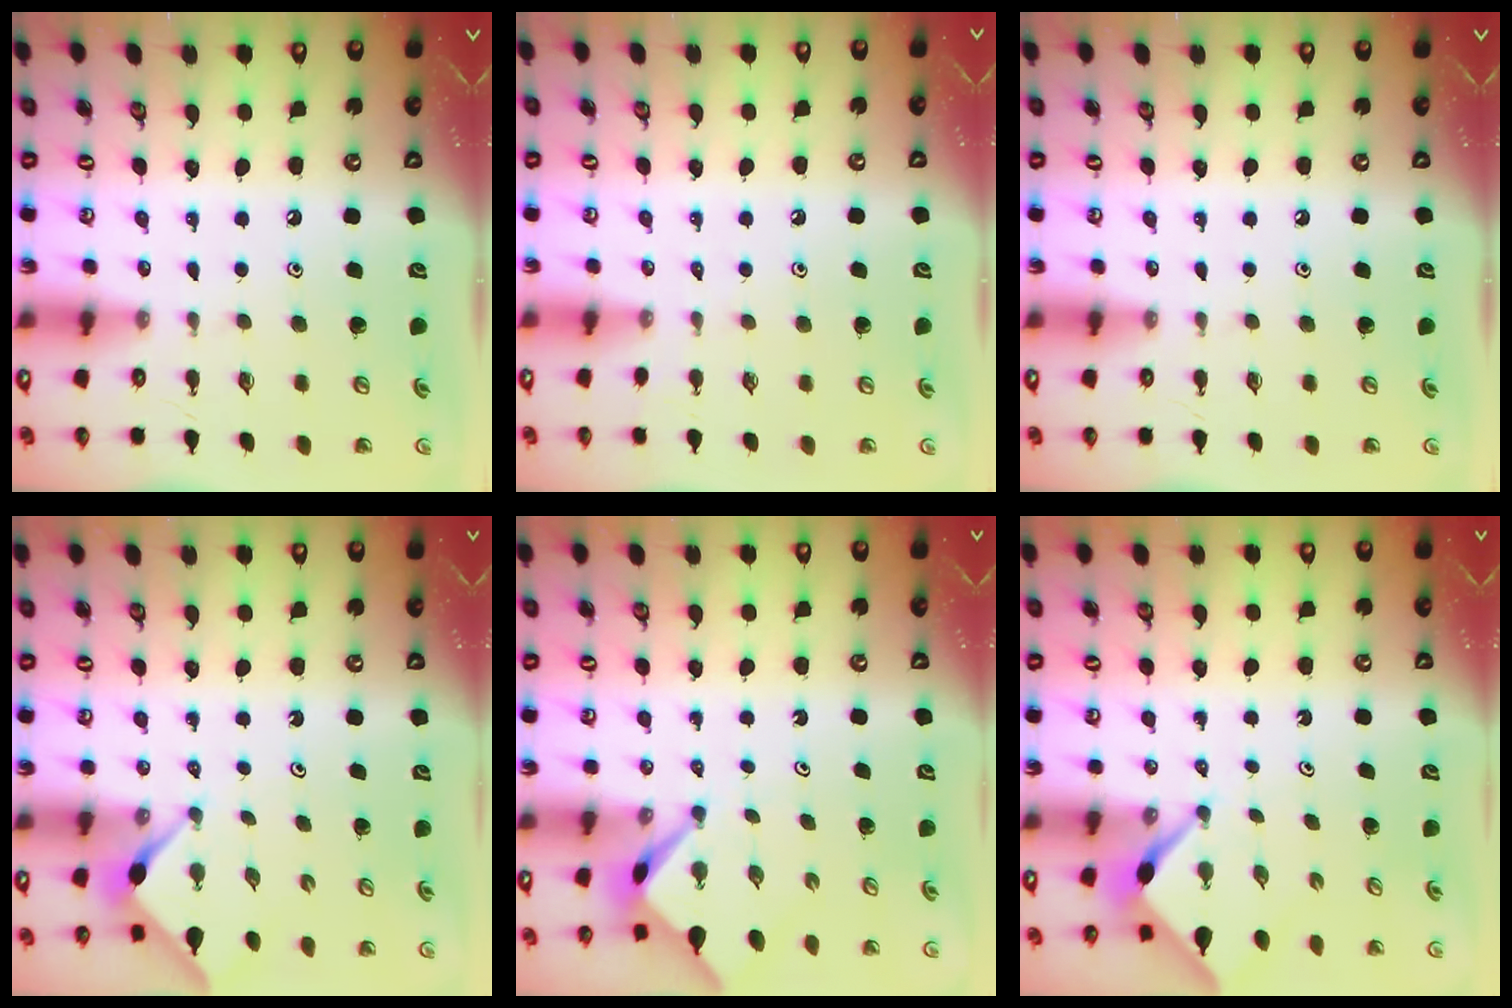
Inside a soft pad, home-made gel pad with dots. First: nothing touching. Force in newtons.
{"total": 0.6, "press": 0.6, "slide": 0.2}
{"total": 0.0}
{"total": 2.8, "press": 2.8, "slide": 0.4}
{"total": 2.8, "press": 2.8, "slide": 0.3}
{"total": 2.1, "press": 2.1, "slide": 0.3}